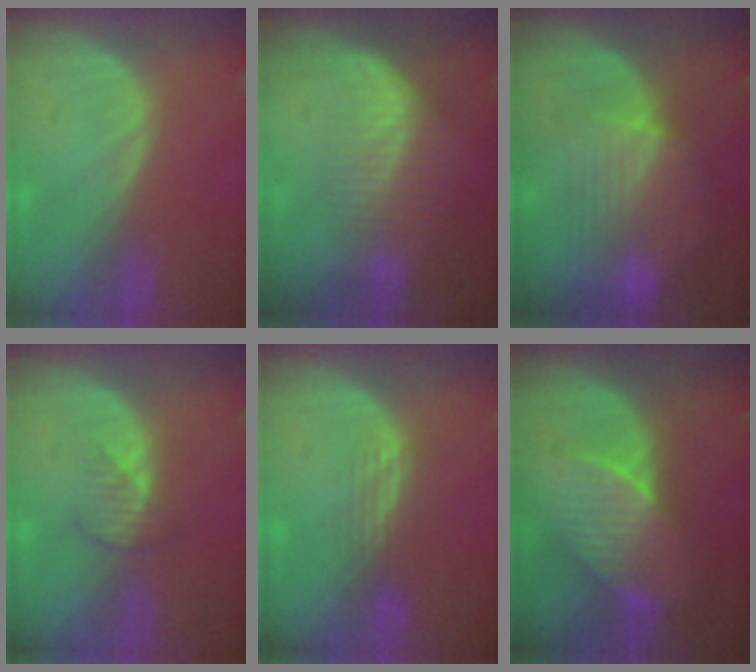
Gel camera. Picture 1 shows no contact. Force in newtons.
{"total": 6.5, "press": 6.0, "slide": 2.4}
{"total": 8.6, "press": 8.0, "slide": 3.2}
{"total": 2.5, "press": 2.5, "slide": 0.3}
{"total": 3.0, "press": 2.5, "slide": 1.6}
{"total": 7.1, "press": 6.9, "slide": 1.3}